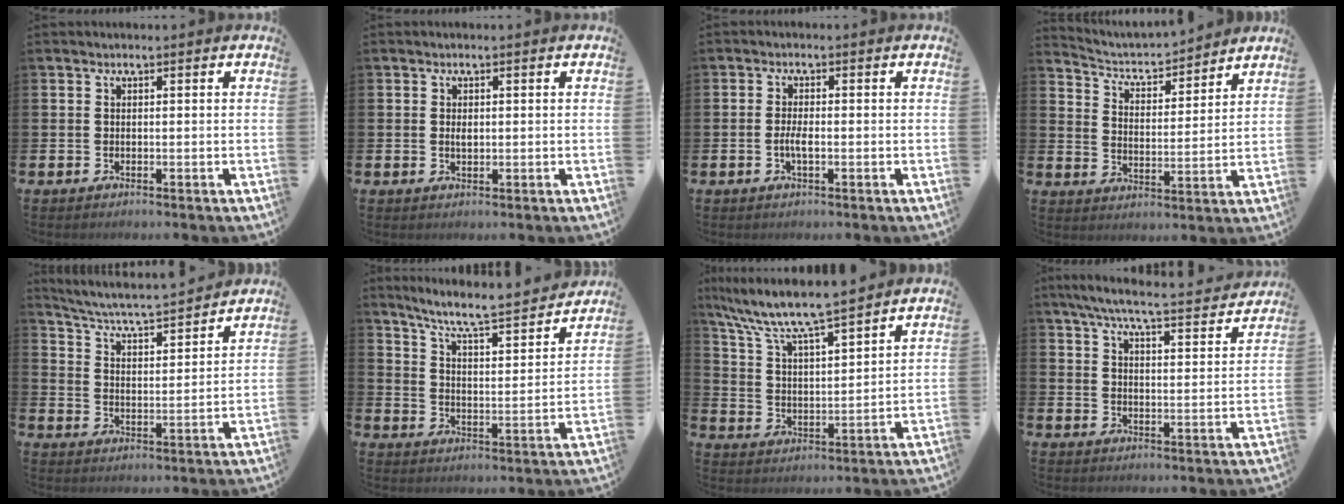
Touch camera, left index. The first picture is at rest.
{"total": 1.0, "force": [0.2, 0.6, 0.8], "torque": [-0.003, -0.001, 0.000]}
{"total": 2.1, "force": [-0.5, 0.6, 1.9], "torque": [-0.030, -0.001, -0.011]}
{"total": 4.8, "force": [4.6, 0.9, 1.0], "torque": [-0.049, -0.035, 0.076]}
{"total": 5.3, "force": [5.1, -0.2, 1.4], "torque": [-0.055, -0.047, 0.083]}
{"total": 7.7, "force": [7.0, 0.4, 3.0], "torque": [-0.084, -0.055, 0.117]}
{"total": 8.4, "force": [7.8, 0.6, 3.2], "torque": [-0.101, -0.048, 0.133]}
{"total": 7.0, "force": [6.4, 0.5, 2.8], "torque": [-0.073, -0.042, 0.109]}